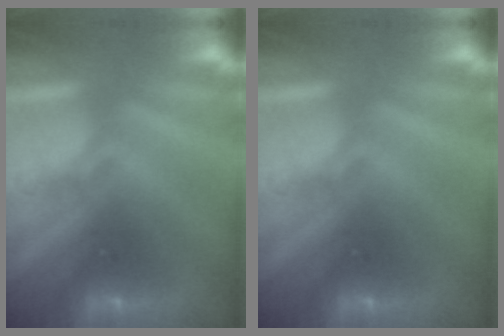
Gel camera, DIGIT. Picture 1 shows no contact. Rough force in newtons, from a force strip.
{"total": 0.0}